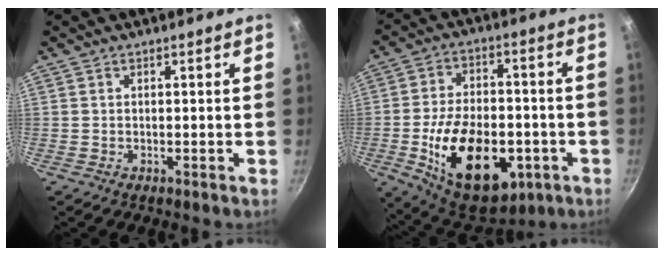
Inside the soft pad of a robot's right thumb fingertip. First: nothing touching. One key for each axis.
{"total": 22.2, "fx": -6.1, "fy": 13.1, "fz": 16.8, "tx": -0.248, "ty": 0.019, "tz": -0.083}